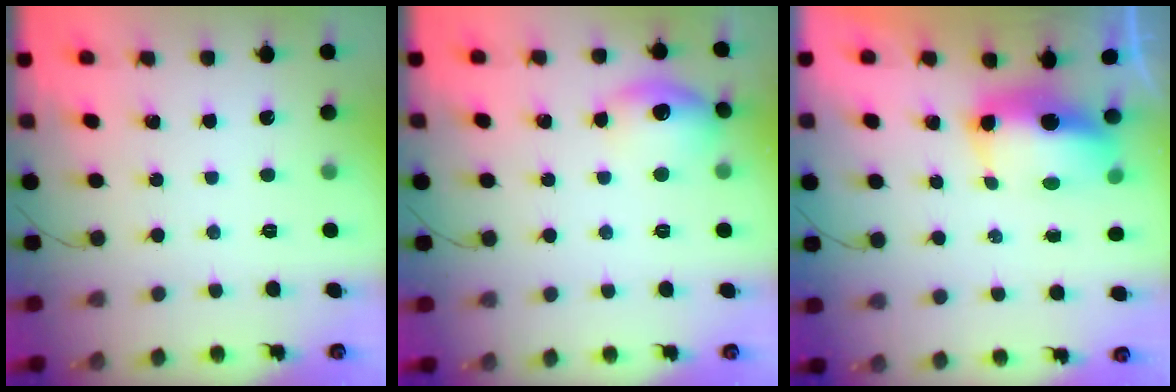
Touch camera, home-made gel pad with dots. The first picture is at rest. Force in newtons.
{"total": 10.8, "press": 10.7, "slide": 0.9}
{"total": 8.5, "press": 8.3, "slide": 1.7}